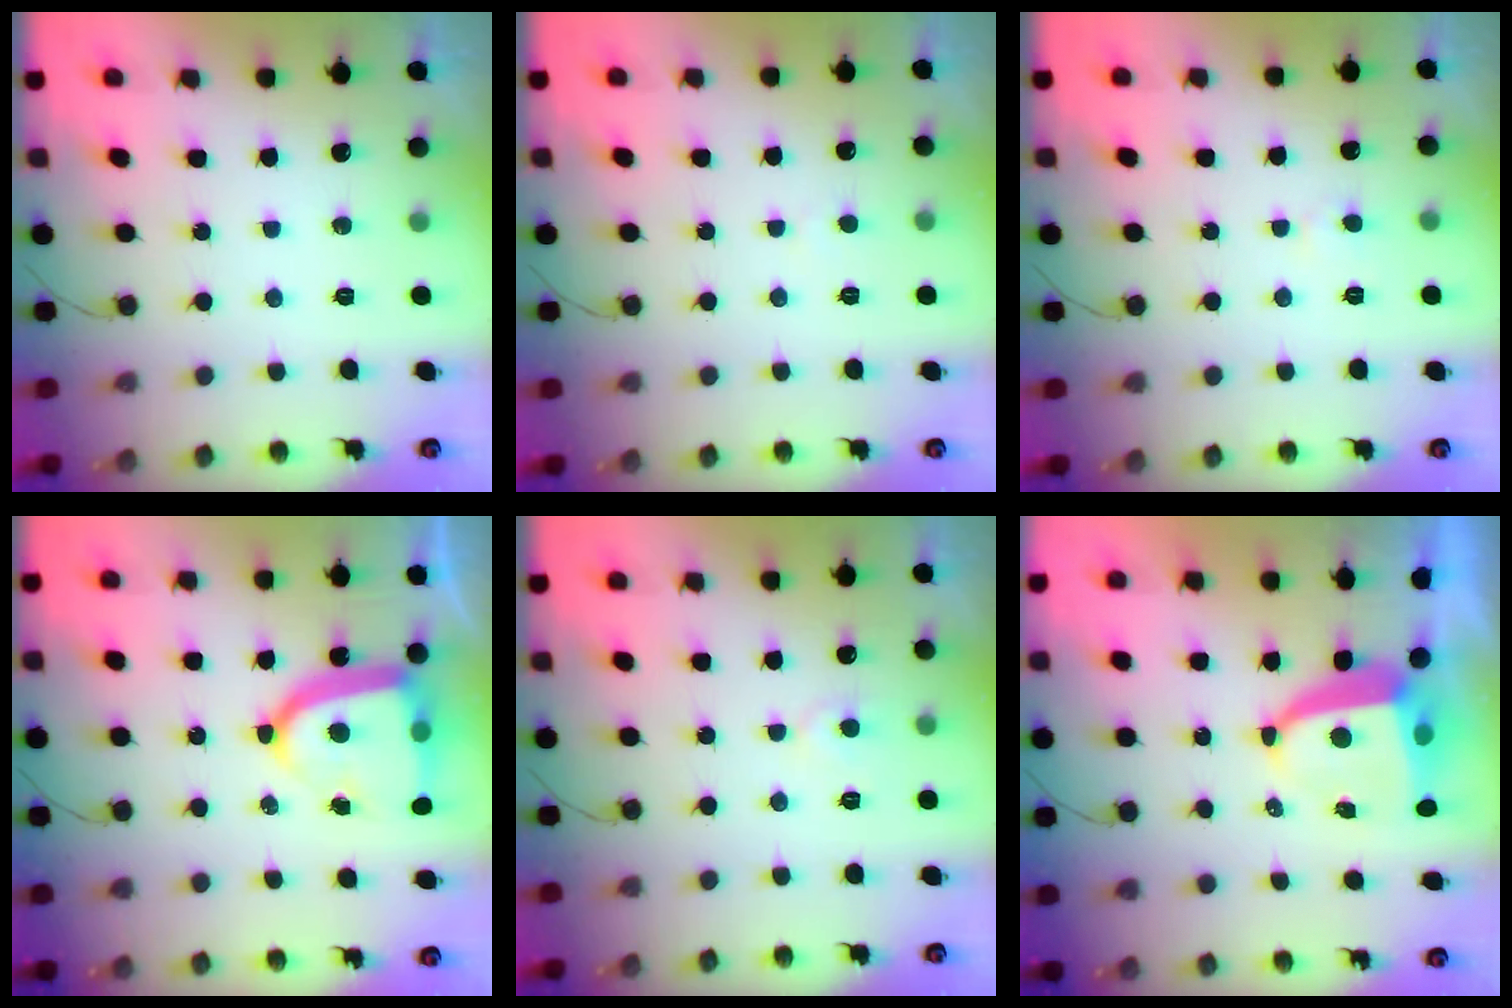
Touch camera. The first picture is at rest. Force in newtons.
{"total": 1.6, "press": 1.6, "slide": 0.1}
{"total": 1.8, "press": 1.7, "slide": 0.2}
{"total": 16.6, "press": 16.5, "slide": 1.5}
{"total": 5.0, "press": 5.0, "slide": 0.3}
{"total": 8.5, "press": 8.4, "slide": 1.0}